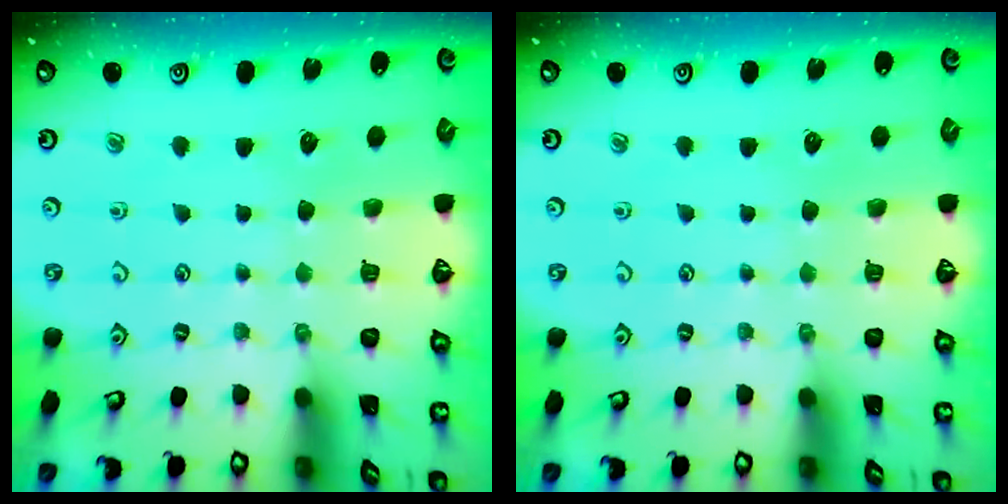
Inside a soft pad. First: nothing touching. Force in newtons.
{"total": 0.0}